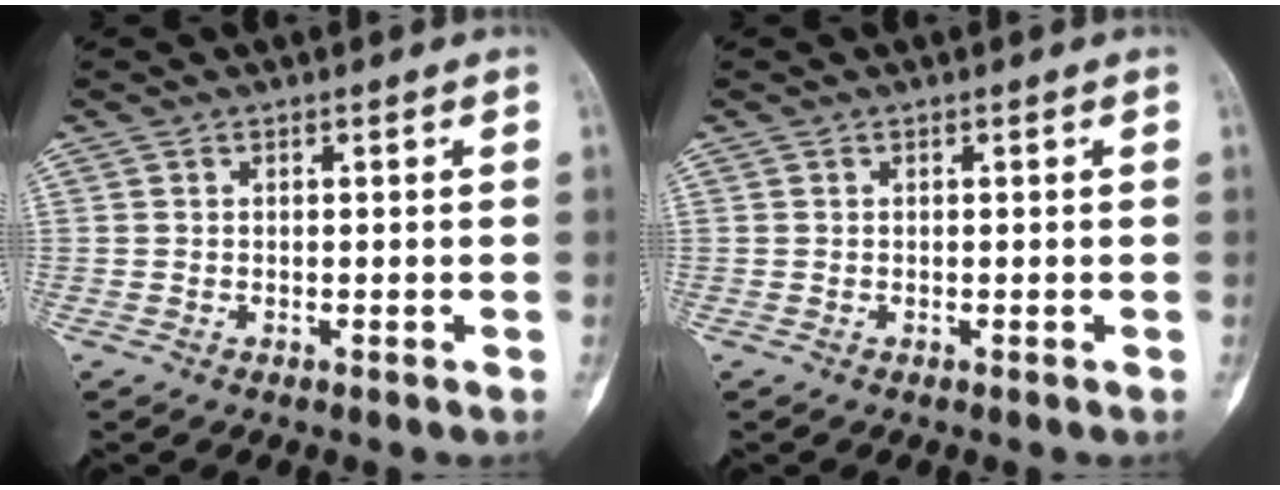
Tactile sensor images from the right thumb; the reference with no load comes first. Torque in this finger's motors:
{"motor_torque": [0.32, 0.32, 0.00, 0.00, 0.00]}